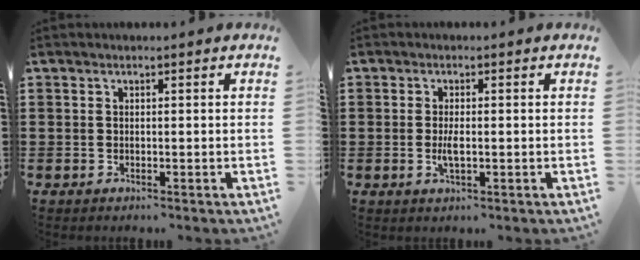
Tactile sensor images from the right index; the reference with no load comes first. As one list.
[{"total": 2.7, "force": [-0.4, 0.9, 2.6], "torque": [-0.054, -0.005, -0.009]}]